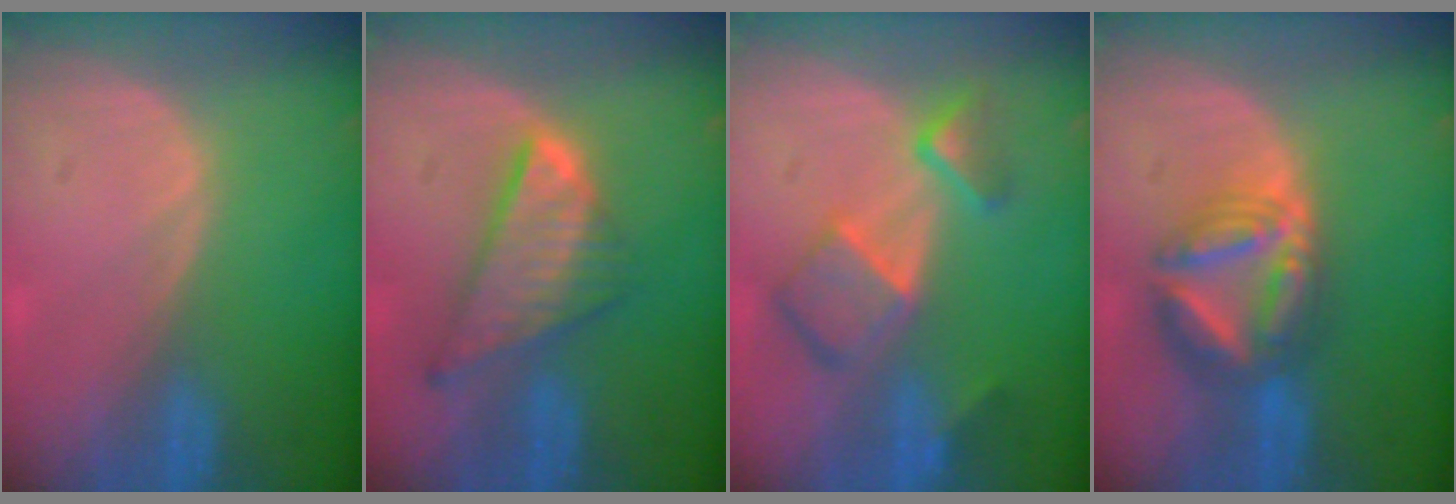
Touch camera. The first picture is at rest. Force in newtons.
{"total": 8.7, "press": 7.5, "slide": 4.4}
{"total": 7.9, "press": 6.8, "slide": 3.9}
{"total": 7.7, "press": 7.7, "slide": 0.7}